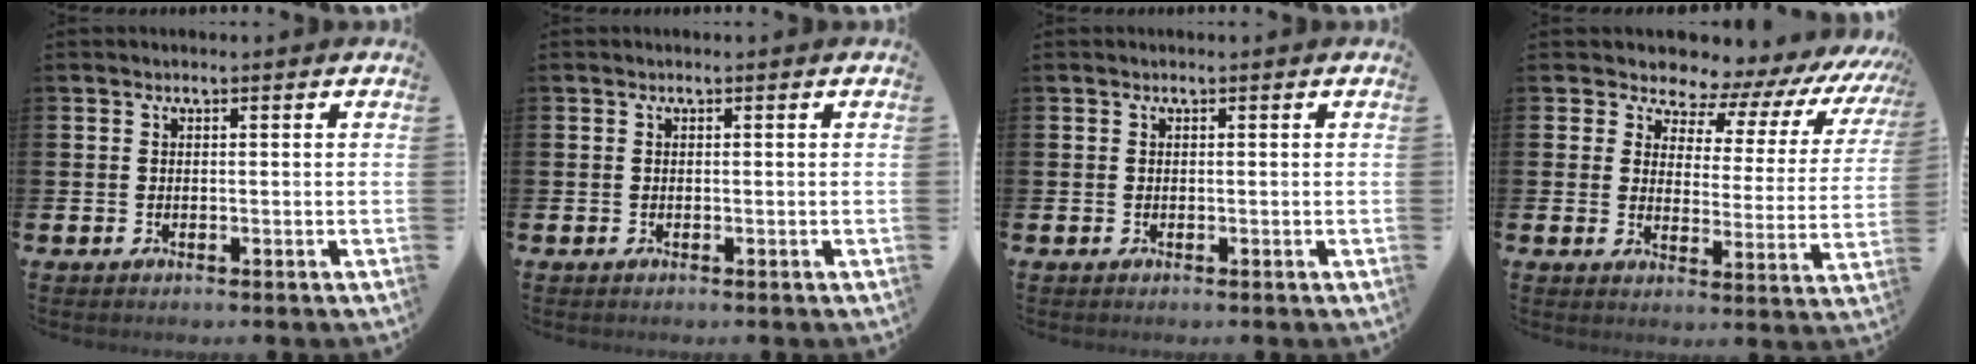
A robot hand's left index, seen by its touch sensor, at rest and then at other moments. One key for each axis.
{"total": 0.0}
{"total": 0.0}
{"total": 6.3, "fx": 5.6, "fy": 2.8, "fz": 0.7, "tx": -0.026, "ty": -0.063, "tz": 0.086}